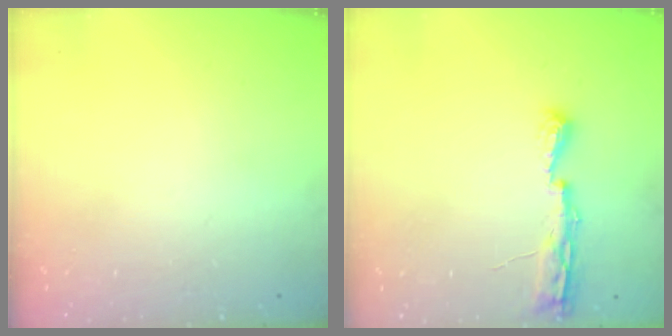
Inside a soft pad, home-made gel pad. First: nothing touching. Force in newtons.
{"total": 7.1, "press": 7.1, "slide": 0.8}